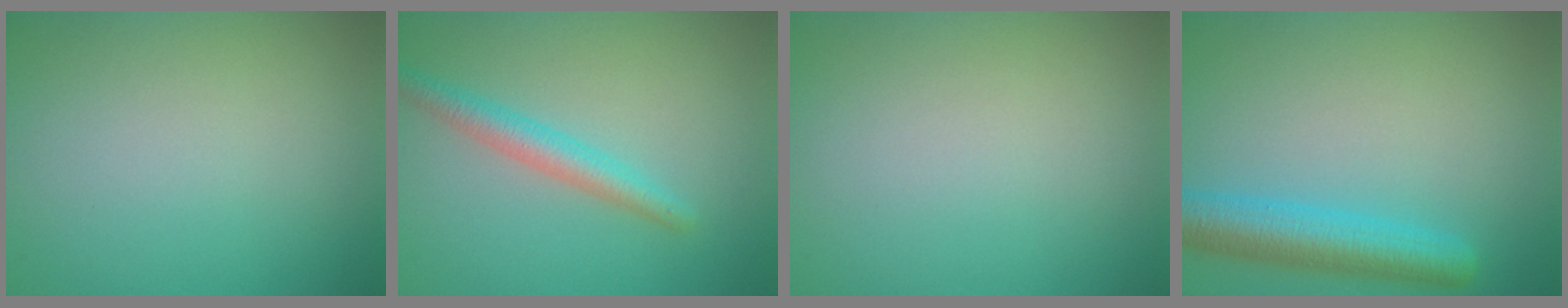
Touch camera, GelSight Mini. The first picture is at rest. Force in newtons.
{"total": 2.7, "press": 2.7, "slide": 0.1}
{"total": 0.0}
{"total": 5.4, "press": 5.4, "slide": 0.3}